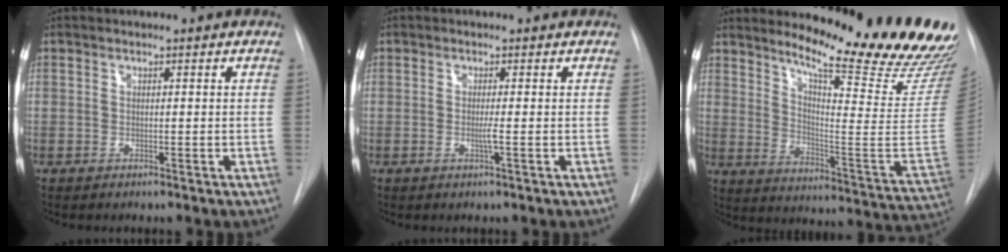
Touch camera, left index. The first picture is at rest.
{"total": 1.3, "force": [-0.3, -0.3, 1.2], "torque": [-0.027, -0.002, -0.007]}
{"total": 23.6, "force": [20.7, 0.9, 11.3], "torque": [-0.167, -0.124, 0.267]}